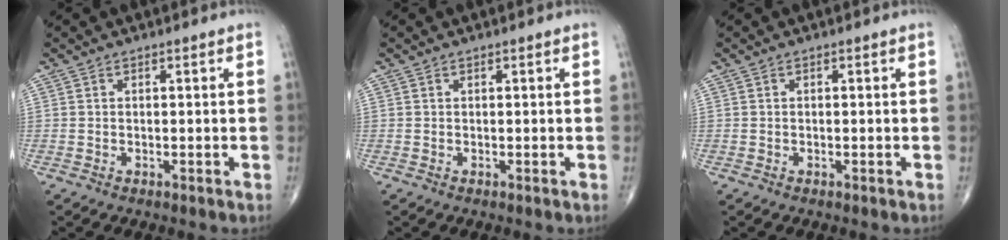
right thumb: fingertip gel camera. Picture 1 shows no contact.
{"total": 0.0}
{"total": 0.0}